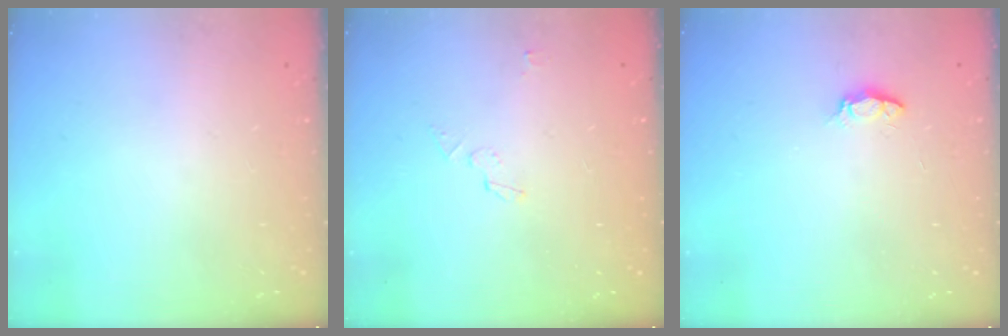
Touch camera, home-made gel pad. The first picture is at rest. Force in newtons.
{"total": 3.3, "press": 3.3, "slide": 0.3}
{"total": 3.3, "press": 3.3, "slide": 0.4}